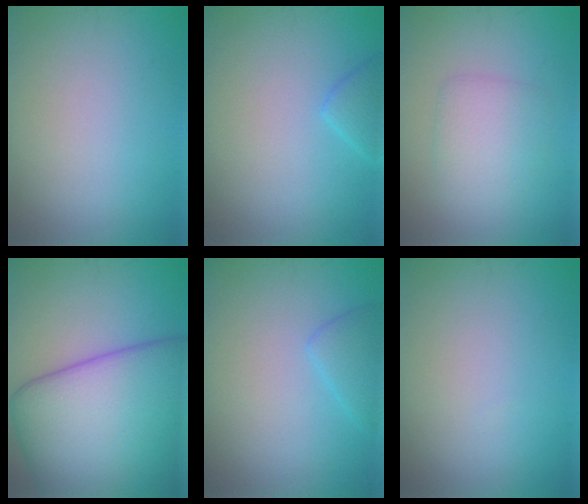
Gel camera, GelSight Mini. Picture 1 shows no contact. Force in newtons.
{"total": 1.8, "press": 1.8, "slide": 0.1}
{"total": 3.0, "press": 3.0, "slide": 0.0}
{"total": 13.6, "press": 13.6, "slide": 0.4}
{"total": 2.0, "press": 2.0, "slide": 0.1}
{"total": 0.0}